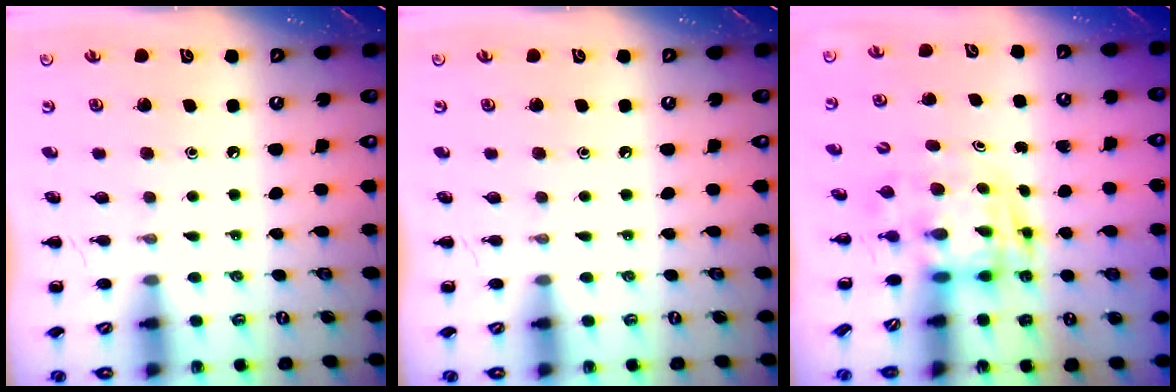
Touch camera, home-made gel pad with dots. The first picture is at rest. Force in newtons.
{"total": 0.0}
{"total": 3.4, "press": 3.4, "slide": 0.7}